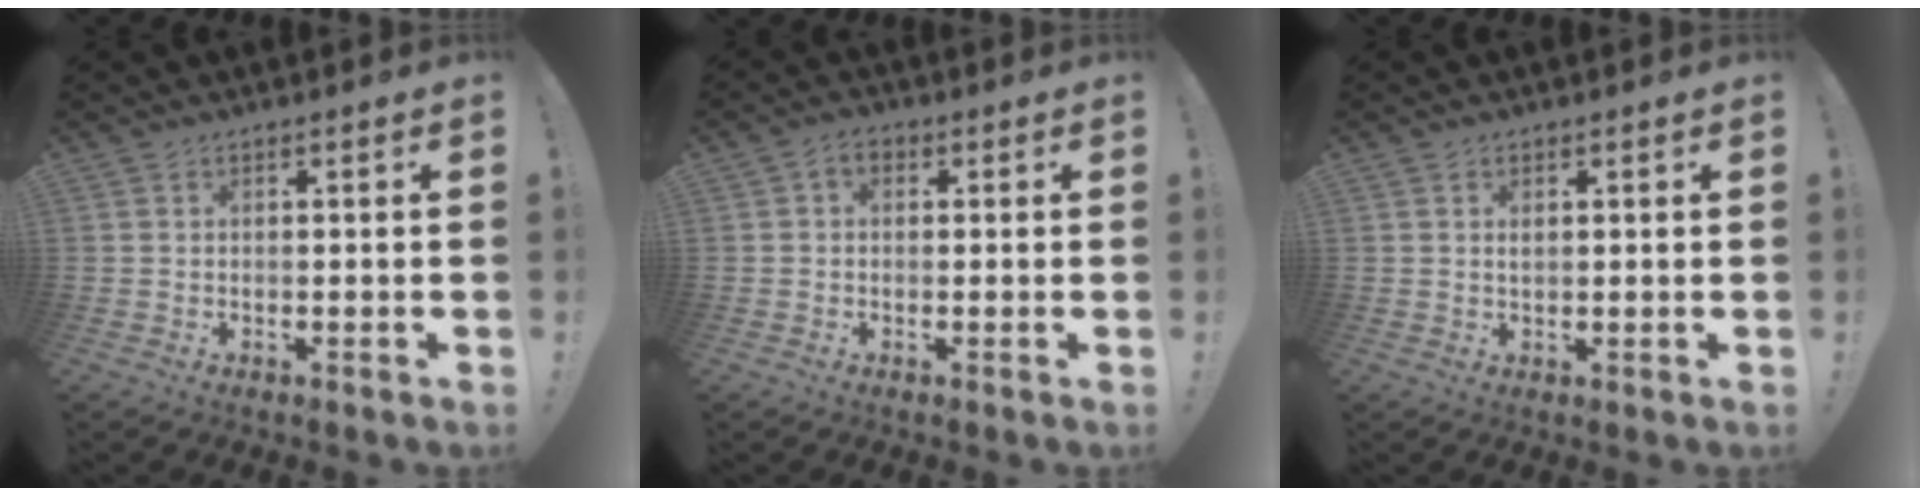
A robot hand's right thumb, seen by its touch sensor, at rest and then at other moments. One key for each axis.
{"total": 3.2, "fx": 0.4, "fy": 2.4, "fz": 2.1, "tx": -0.034, "ty": 0.003, "tz": 0.008}
{"total": 1.0, "fx": 0.3, "fy": 0.7, "fz": 0.6, "tx": -0.013, "ty": 0.003, "tz": 0.005}